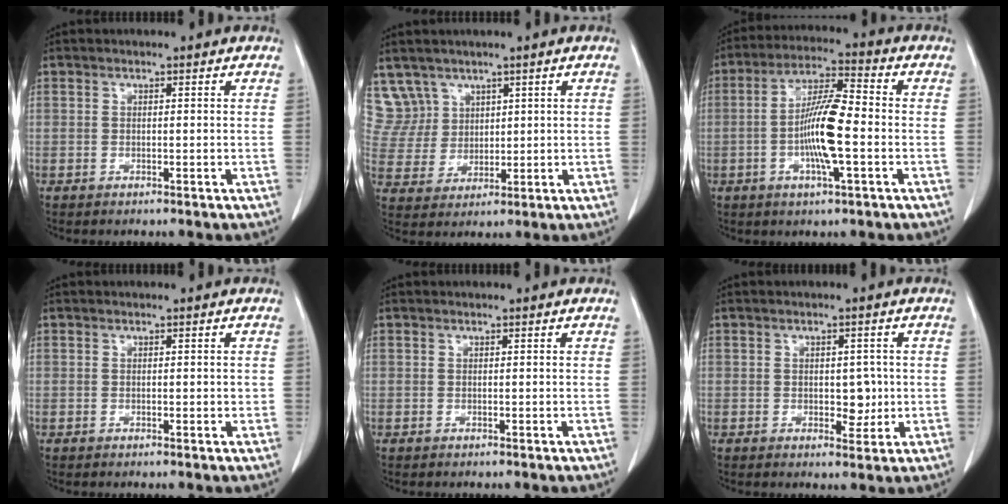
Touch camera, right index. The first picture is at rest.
{"total": 7.6, "force": [4.9, 5.8, -0.2], "torque": [0.002, 0.016, 0.112]}
{"total": 10.4, "force": [-2.0, 1.3, 10.1], "torque": [-0.193, 0.003, -0.042]}
{"total": 1.2, "force": [0.0, 0.7, 0.9], "torque": [-0.010, 0.003, 0.002]}
{"total": 0.0}
{"total": 3.6, "force": [-0.1, 2.2, 2.9], "torque": [-0.033, -0.001, 0.004]}